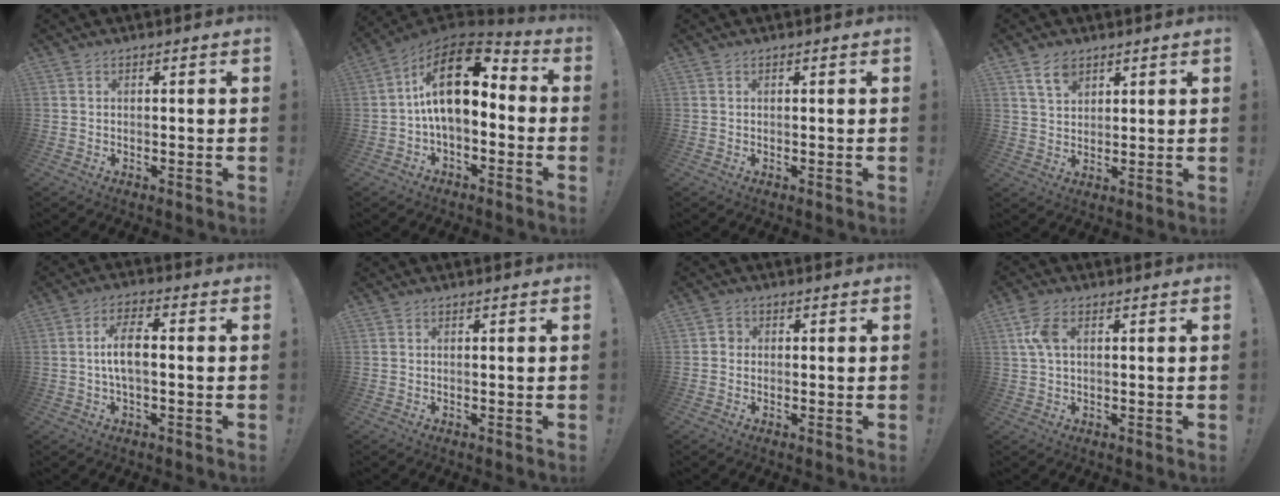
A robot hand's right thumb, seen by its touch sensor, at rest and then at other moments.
{"total": 17.5, "force": [3.2, 8.9, 14.7], "torque": [-0.258, -0.008, 0.057]}
{"total": 0.0}
{"total": 5.8, "force": [3.7, 3.4, 2.9], "torque": [-0.046, -0.014, 0.070]}
{"total": 7.4, "force": [-0.4, 2.8, 6.9], "torque": [-0.128, 0.004, -0.009]}
{"total": 0.0}
{"total": 1.9, "force": [-0.4, 1.7, 0.9], "torque": [-0.015, 0.008, -0.008]}
{"total": 6.1, "force": [1.8, 3.2, 4.9], "torque": [-0.099, 0.001, 0.030]}